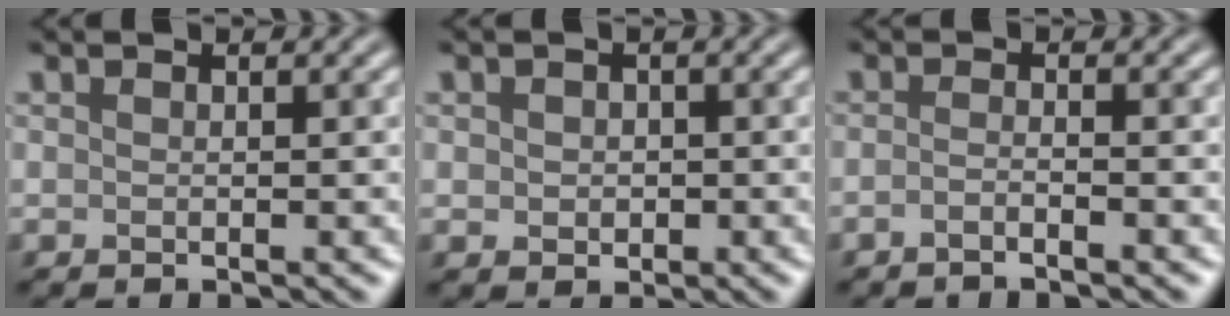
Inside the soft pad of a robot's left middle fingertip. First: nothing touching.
{"total": 1.5, "force": [0.0, 1.3, 0.7], "torque": [-0.010, -0.003, -0.002]}
{"total": 1.4, "force": [-0.9, 0.3, 1.0], "torque": [-0.015, -0.004, -0.024]}